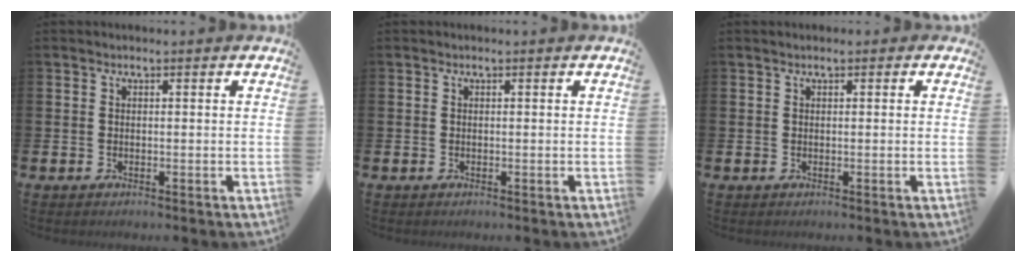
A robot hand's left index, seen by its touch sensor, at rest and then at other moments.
{"total": 0.0}
{"total": 0.8, "force": [0.4, 0.5, 0.4], "torque": [-0.006, 0.006, 0.006]}